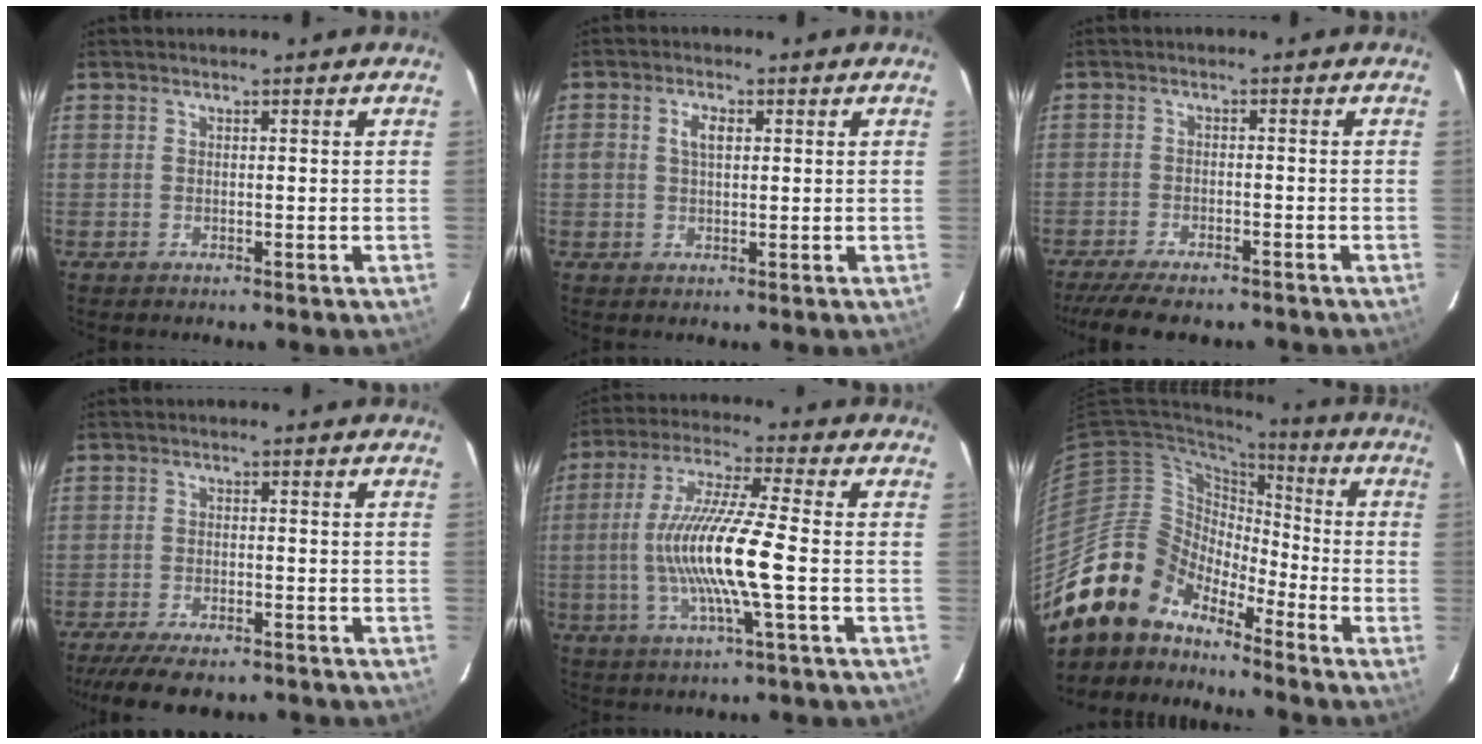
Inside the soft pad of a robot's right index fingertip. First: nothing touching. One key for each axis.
{"total": 3.2, "fx": 0.7, "fy": 1.9, "fz": 2.5, "tx": -0.043, "ty": 0.008, "tz": 0.014}
{"total": 10.9, "fx": -9.3, "fy": 2.5, "fz": 5.2, "tx": -0.118, "ty": -0.027, "tz": -0.146}
{"total": 11.0, "fx": -8.9, "fy": 3.2, "fz": 5.6, "tx": -0.126, "ty": -0.027, "tz": -0.140}
{"total": 14.1, "fx": -2.4, "fy": 0.2, "fz": 13.9, "tx": -0.270, "ty": -0.003, "tz": -0.045}
{"total": 14.7, "fx": -12.8, "fy": 6.6, "fz": 3.0, "tx": -0.058, "ty": 0.021, "tz": -0.239}